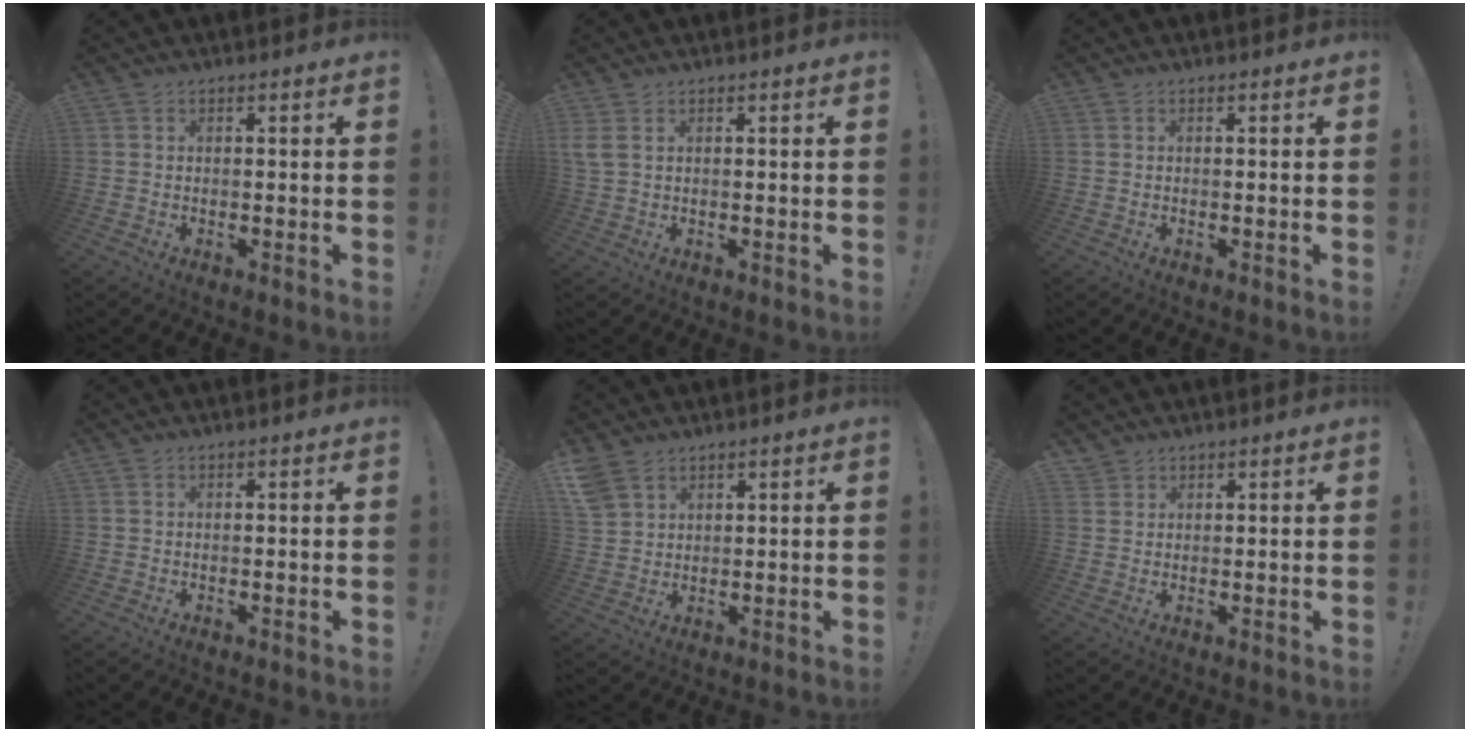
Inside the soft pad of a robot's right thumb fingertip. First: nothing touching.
{"total": 2.9, "force": [1.1, 1.6, 2.2], "torque": [-0.049, 0.001, 0.021]}
{"total": 0.0}
{"total": 0.0}
{"total": 5.6, "force": [4.0, 3.4, 1.9], "torque": [-0.041, -0.014, 0.082]}
{"total": 1.9, "force": [1.7, 0.9, 0.0], "torque": [-0.001, -0.011, 0.032]}